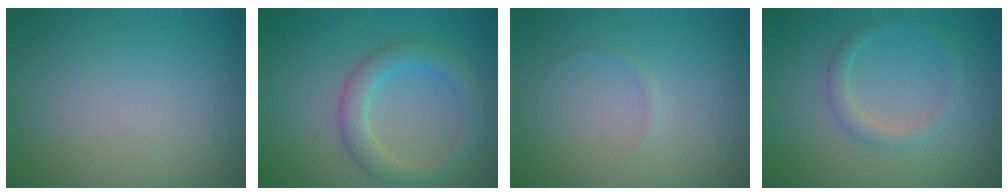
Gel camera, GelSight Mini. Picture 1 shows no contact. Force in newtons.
{"total": 3.5, "press": 3.5, "slide": 0.0}
{"total": 1.2, "press": 1.2, "slide": 0.2}
{"total": 1.7, "press": 1.7, "slide": 0.0}